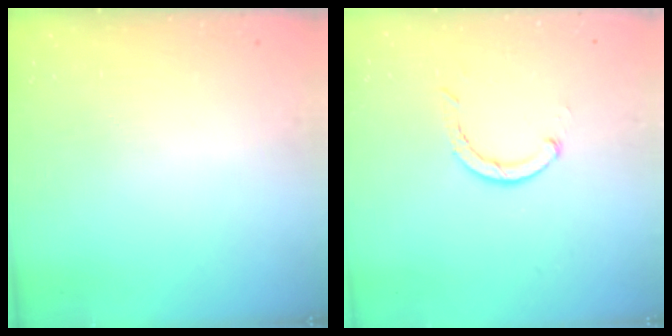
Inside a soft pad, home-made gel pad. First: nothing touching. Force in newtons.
{"total": 2.9, "press": 2.9, "slide": 0.4}